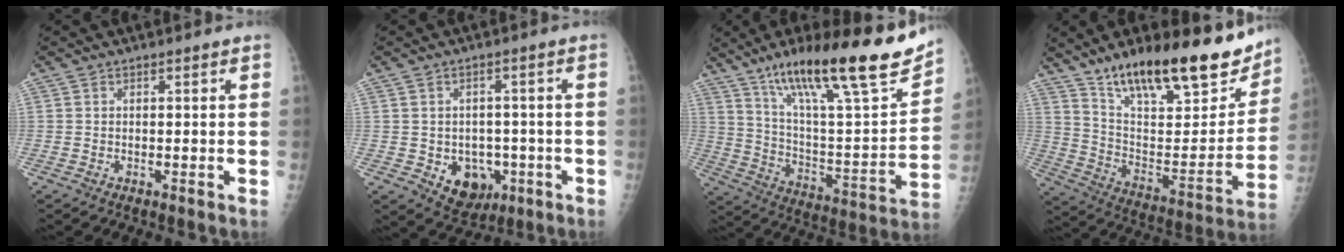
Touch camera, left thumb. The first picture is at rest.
{"total": 8.2, "force": [-2.5, 6.5, 4.3], "torque": [-0.028, 0.013, -0.020]}
{"total": 27.3, "force": [18.1, 5.4, 19.7], "torque": [-0.290, -0.053, 0.302]}
{"total": 27.3, "force": [19.3, 9.1, 17.0], "torque": [-0.225, -0.071, 0.309]}